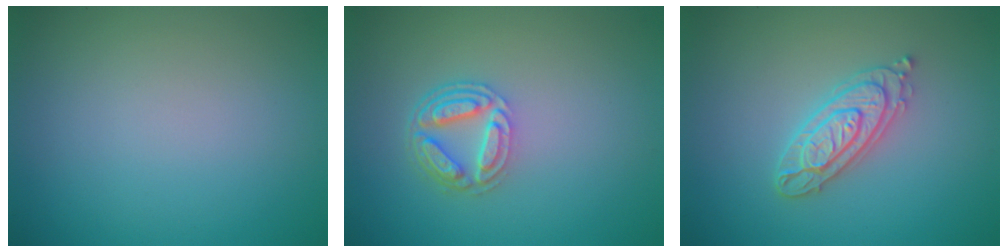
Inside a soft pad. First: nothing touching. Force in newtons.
{"total": 4.0, "press": 3.1, "slide": 2.6}
{"total": 3.0, "press": 2.9, "slide": 0.6}